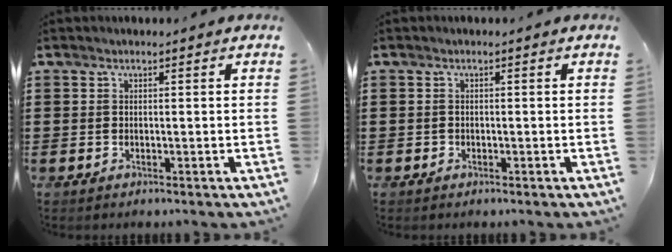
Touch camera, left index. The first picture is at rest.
{"total": 0.5, "force": [-0.3, 0.4, -0.1], "torque": [0.000, 0.003, -0.006]}